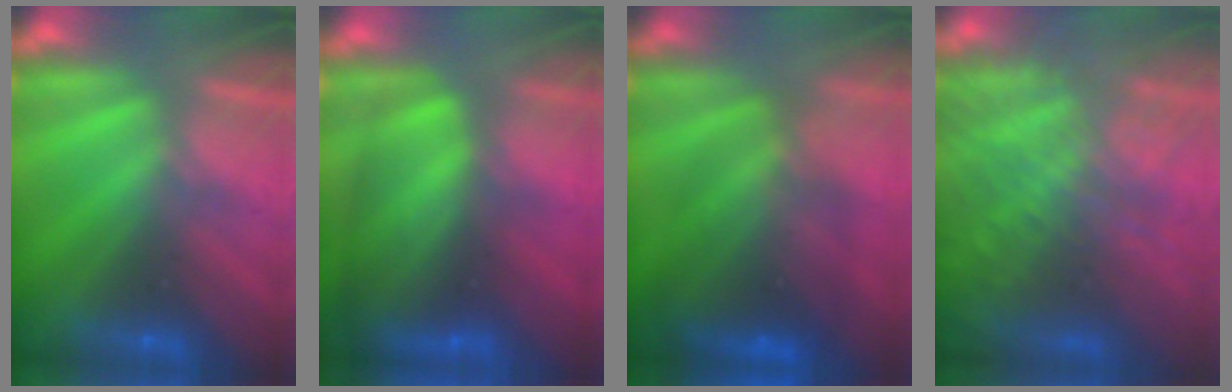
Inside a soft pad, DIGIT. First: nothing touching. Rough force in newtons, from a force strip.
{"total": 9.3}
{"total": 7.6}
{"total": 7.7}